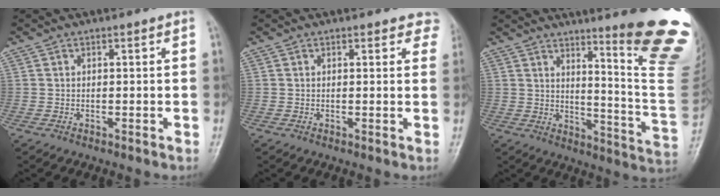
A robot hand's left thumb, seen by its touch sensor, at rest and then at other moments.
{"total": 3.7, "force": [3.1, 1.8, 1.1], "torque": [0.023, -0.009, 0.017]}
{"total": 21.5, "force": [13.6, 1.8, 16.5], "torque": [-0.184, -0.111, 0.177]}